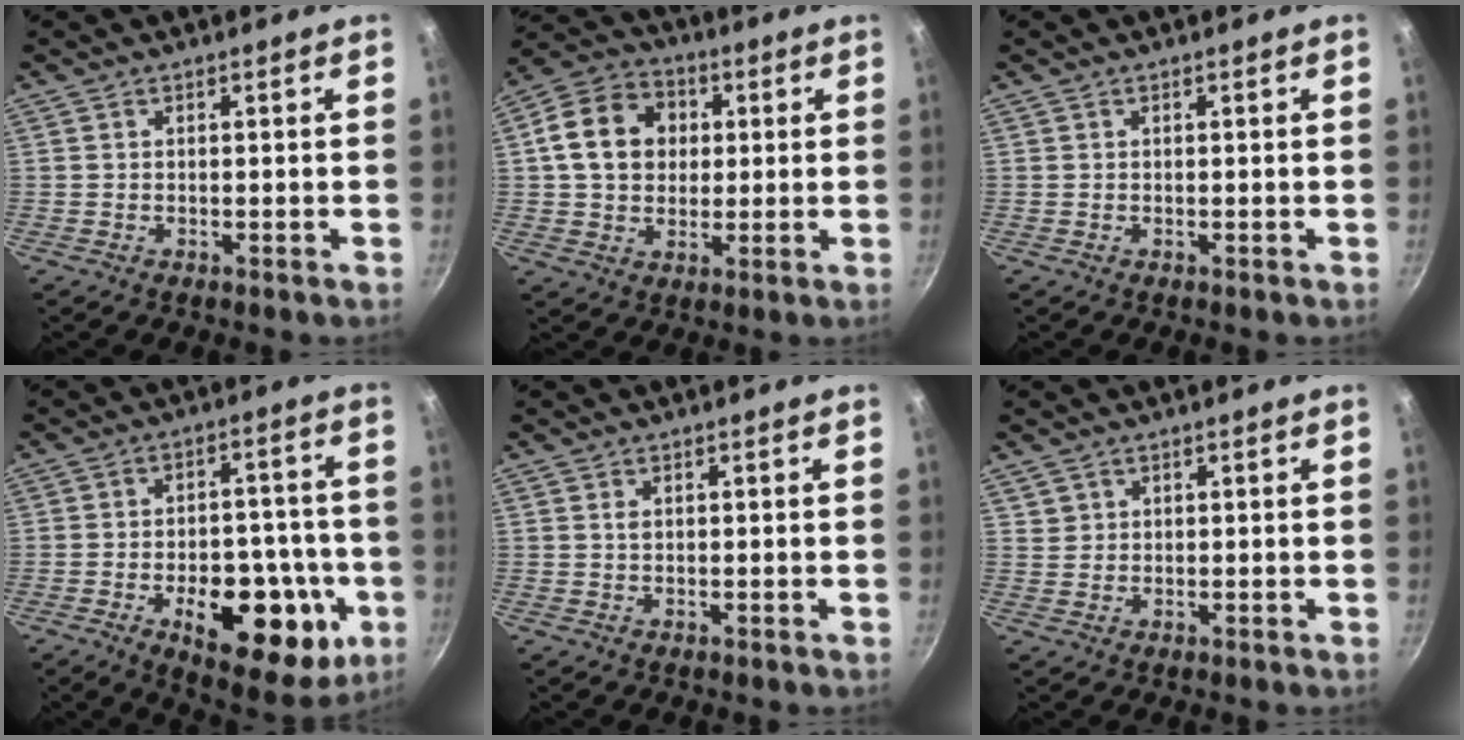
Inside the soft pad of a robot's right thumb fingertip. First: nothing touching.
{"total": 13.5, "force": [2.4, 10.9, 7.6], "torque": [-0.111, 0.016, 0.027]}
{"total": 0.0}
{"total": 21.2, "force": [-7.0, 10.9, 16.8], "torque": [-0.170, 0.022, -0.088]}
{"total": 1.0, "force": [0.3, 0.6, 0.6], "torque": [-0.011, 0.001, 0.004]}
{"total": 1.6, "force": [0.7, 1.4, 0.2], "torque": [0.012, 0.009, 0.013]}